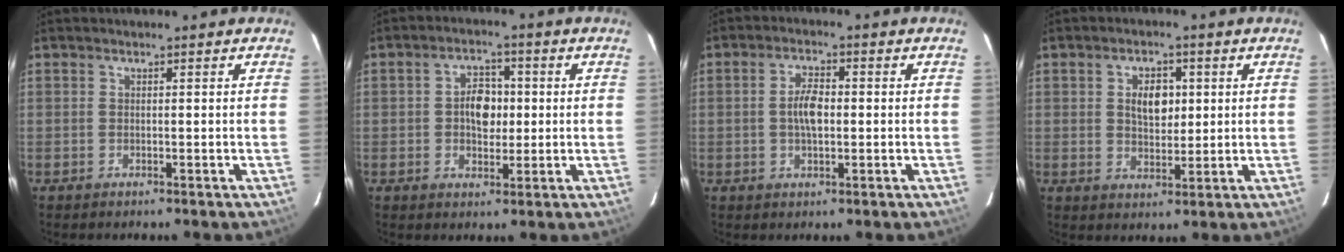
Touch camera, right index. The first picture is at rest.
{"total": 5.9, "force": [0.1, 4.2, 4.2], "torque": [-0.072, 0.013, 0.003]}
{"total": 5.0, "force": [-0.2, 2.4, 4.4], "torque": [-0.084, 0.007, -0.002]}
{"total": 5.8, "force": [1.2, 3.7, 4.4], "torque": [-0.072, 0.009, 0.024]}